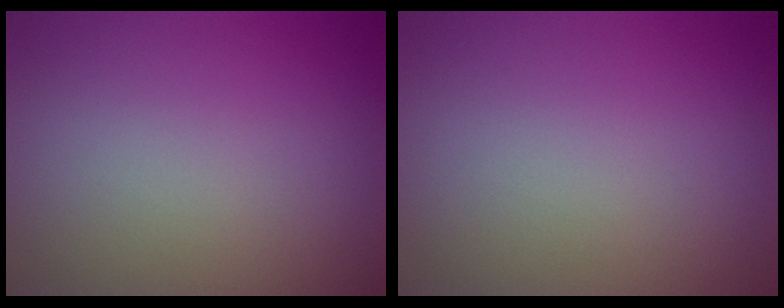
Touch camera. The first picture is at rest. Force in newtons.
{"total": 0.0}